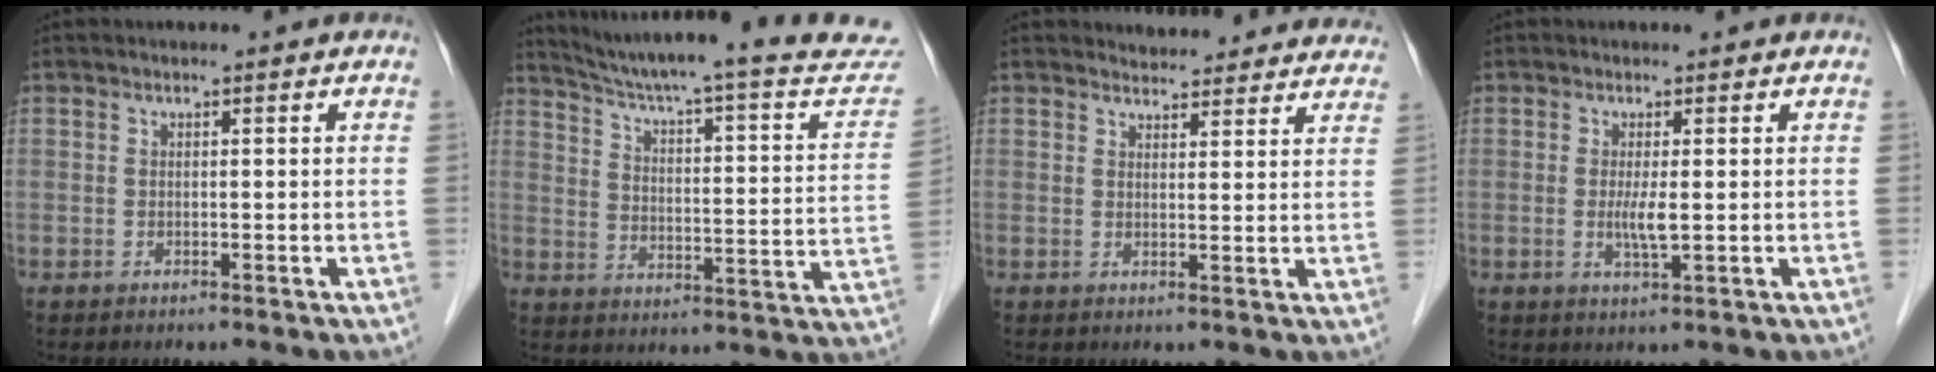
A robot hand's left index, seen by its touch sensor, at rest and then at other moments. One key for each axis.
{"total": 26.7, "fx": 23.9, "fy": 2.5, "fz": 11.5, "tx": -0.171, "ty": -0.058, "tz": 0.300}
{"total": 11.4, "fx": 10.9, "fy": 3.1, "fz": 1.2, "tx": 0.016, "ty": 0.001, "tz": 0.107}
{"total": 2.5, "fx": 0.0, "fy": 0.1, "fz": 2.5, "tx": -0.054, "ty": -0.008, "tz": 0.004}